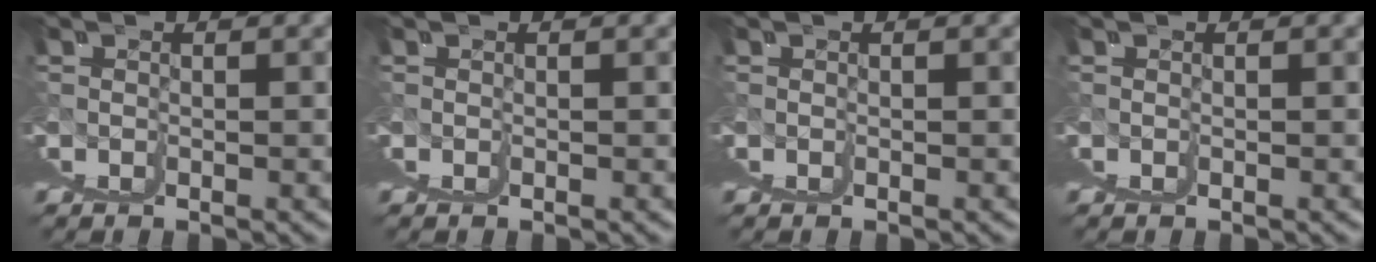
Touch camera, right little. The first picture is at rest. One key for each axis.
{"total": 0.0}
{"total": 0.0}
{"total": 0.0}